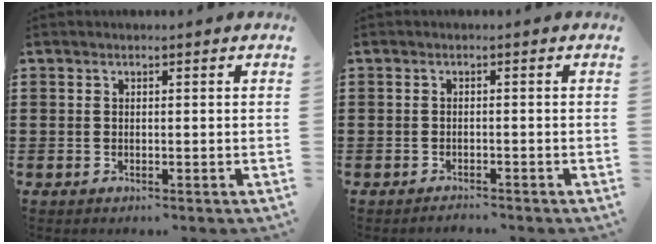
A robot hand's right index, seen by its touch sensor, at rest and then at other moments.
{"total": 1.2, "force": [-1.1, -0.3, 0.0], "torque": [-0.002, -0.001, -0.023]}